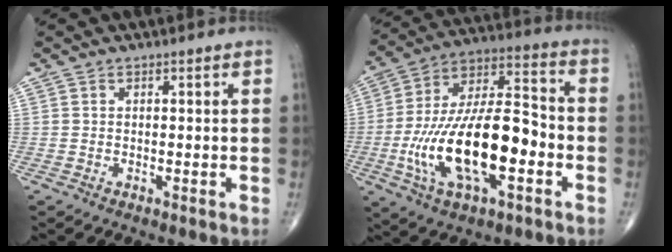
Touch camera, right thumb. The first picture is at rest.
{"total": 22.9, "force": [-5.7, 9.5, 20.0], "torque": [-0.371, 0.036, -0.093]}